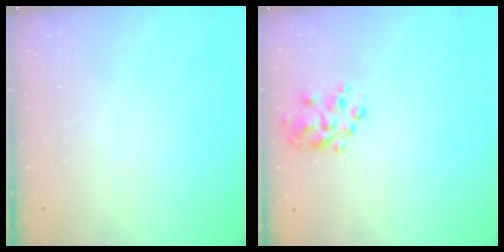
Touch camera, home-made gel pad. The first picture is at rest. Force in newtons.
{"total": 4.9, "press": 4.7, "slide": 1.2}